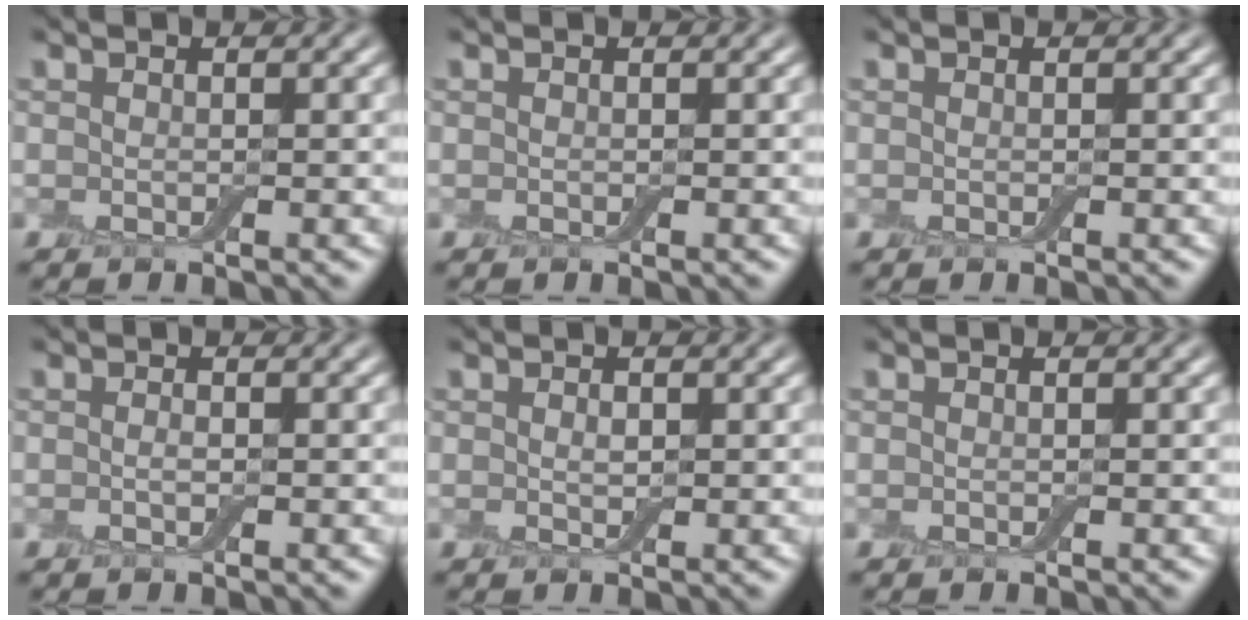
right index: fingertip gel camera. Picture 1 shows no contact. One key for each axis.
{"total": 0.0}
{"total": 0.0}
{"total": 0.7, "fx": -0.1, "fy": 0.2, "fz": 0.6, "tx": -0.014, "ty": -0.002, "tz": -0.002}
{"total": 0.8, "fx": 0.2, "fy": 0.5, "fz": 0.6, "tx": -0.011, "ty": -0.001, "tz": 0.003}
{"total": 0.0}